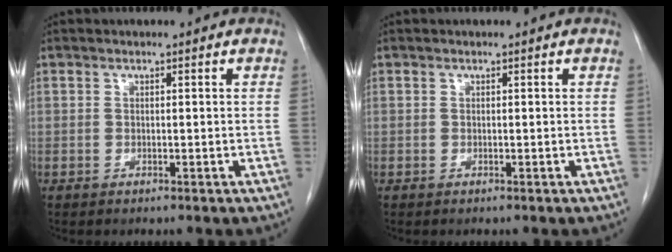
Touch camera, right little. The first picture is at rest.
{"total": 0.0}